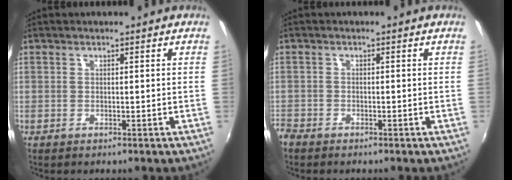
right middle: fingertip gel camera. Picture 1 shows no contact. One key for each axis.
{"total": 2.1, "fx": -1.8, "fy": 1.0, "fz": 0.3, "tx": -0.015, "ty": -0.005, "tz": -0.038}